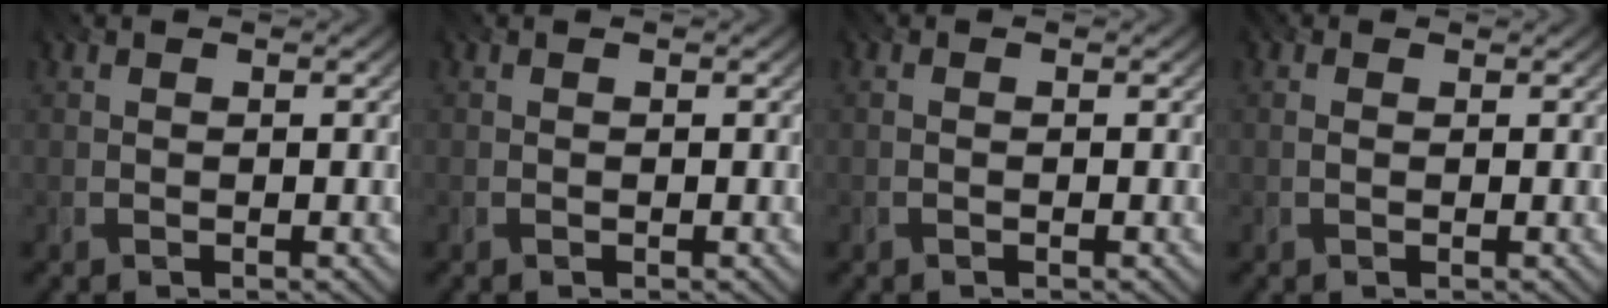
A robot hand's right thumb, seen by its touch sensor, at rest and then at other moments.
{"total": 0.0}
{"total": 0.5, "force": [0.0, 0.2, 0.5], "torque": [-0.010, 0.001, -0.004]}
{"total": 1.4, "force": [0.5, 0.9, 0.9], "torque": [-0.021, 0.003, 0.002]}